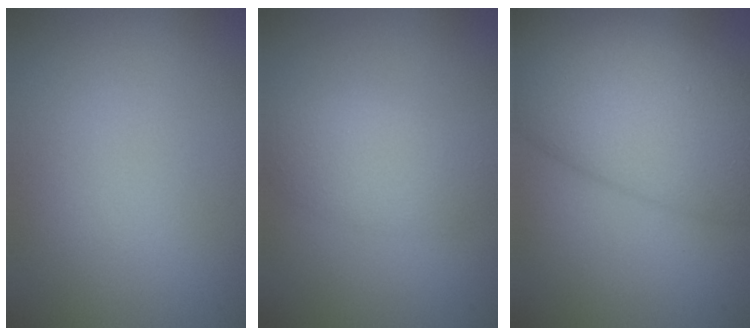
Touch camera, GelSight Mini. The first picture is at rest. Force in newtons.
{"total": 2.7, "press": 2.7, "slide": 0.1}
{"total": 10.5, "press": 10.5, "slide": 0.3}